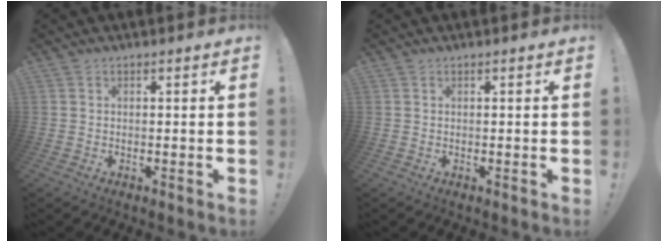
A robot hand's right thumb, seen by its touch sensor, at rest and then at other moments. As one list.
[{"total": 0.0}]